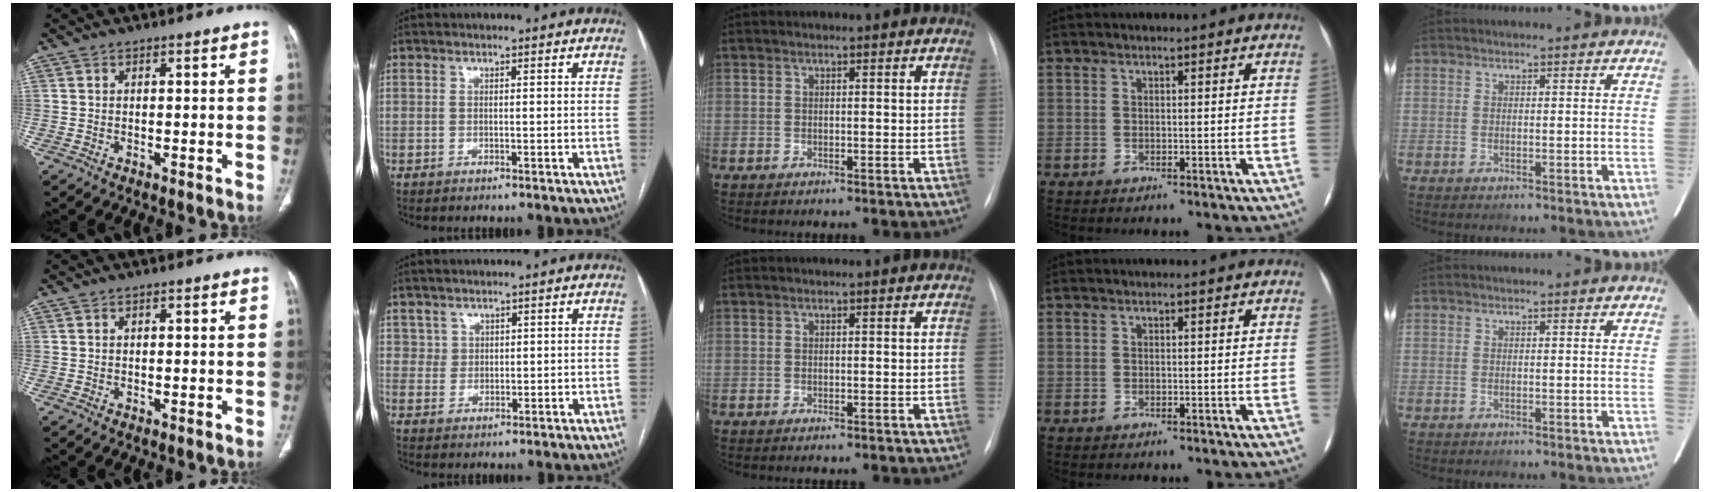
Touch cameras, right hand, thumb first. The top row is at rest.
{"index": {"total": 2.3, "force": [1.3, 1.8, -0.2], "torque": [0.020, 0.005, 0.017]}}